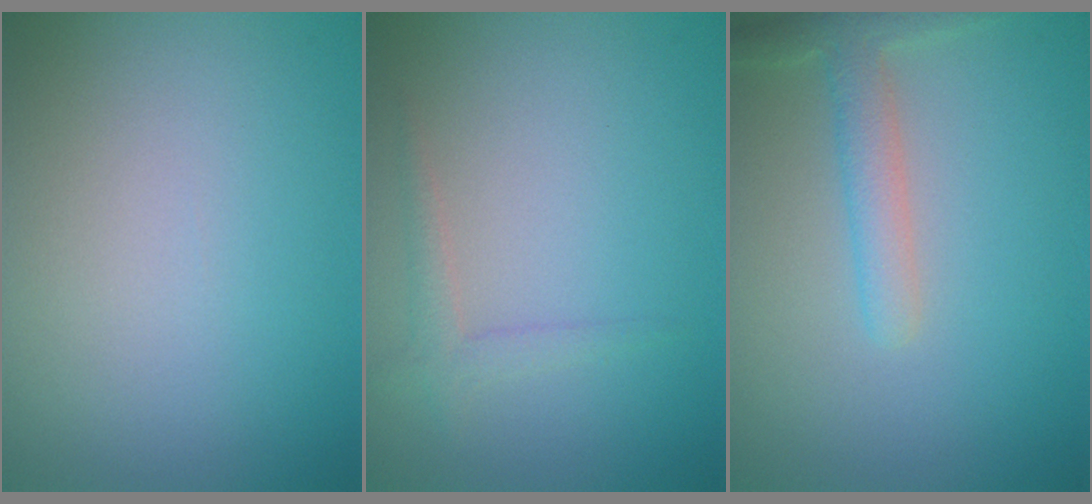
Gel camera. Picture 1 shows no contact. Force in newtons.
{"total": 1.4, "press": 1.4, "slide": 0.1}
{"total": 2.5, "press": 2.5, "slide": 0.0}